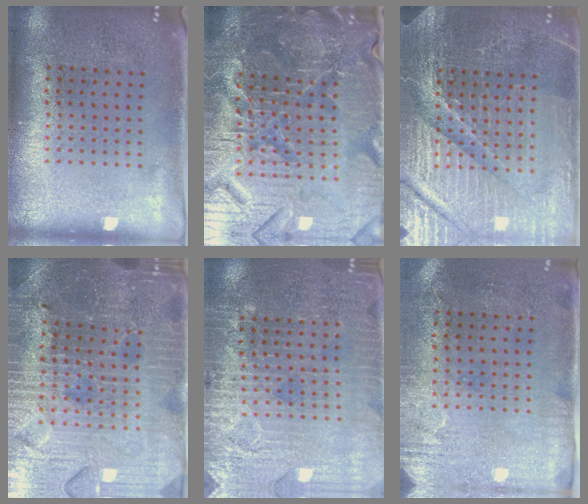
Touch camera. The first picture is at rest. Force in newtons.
{"total": 5.9, "press": 5.5, "slide": 2.1}
{"total": 4.8, "press": 4.6, "slide": 1.4}
{"total": 3.9, "press": 3.8, "slide": 0.9}
{"total": 3.3, "press": 3.1, "slide": 1.2}
{"total": 3.0, "press": 2.4, "slide": 1.8}